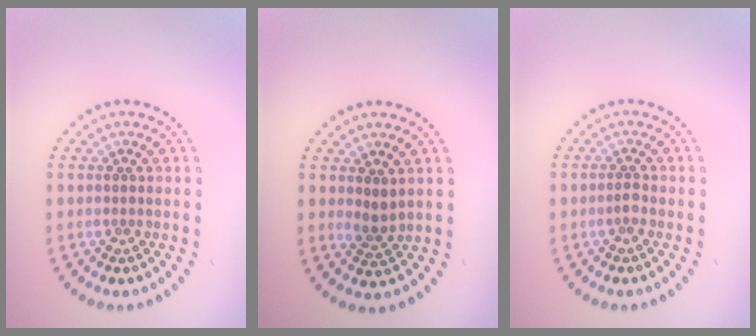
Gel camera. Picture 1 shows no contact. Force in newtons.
{"total": 1.5, "press": 1.3, "slide": 0.8}
{"total": 0.7, "press": 0.6, "slide": 0.4}